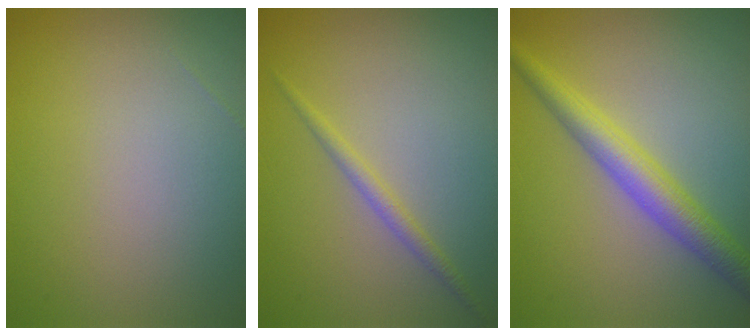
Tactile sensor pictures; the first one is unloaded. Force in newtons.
{"total": 1.4, "press": 1.4, "slide": 0.1}
{"total": 4.3, "press": 4.3, "slide": 0.1}